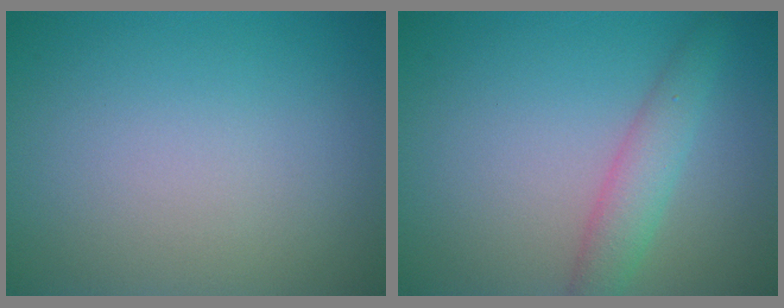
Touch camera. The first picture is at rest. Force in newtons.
{"total": 2.8, "press": 2.8, "slide": 0.0}